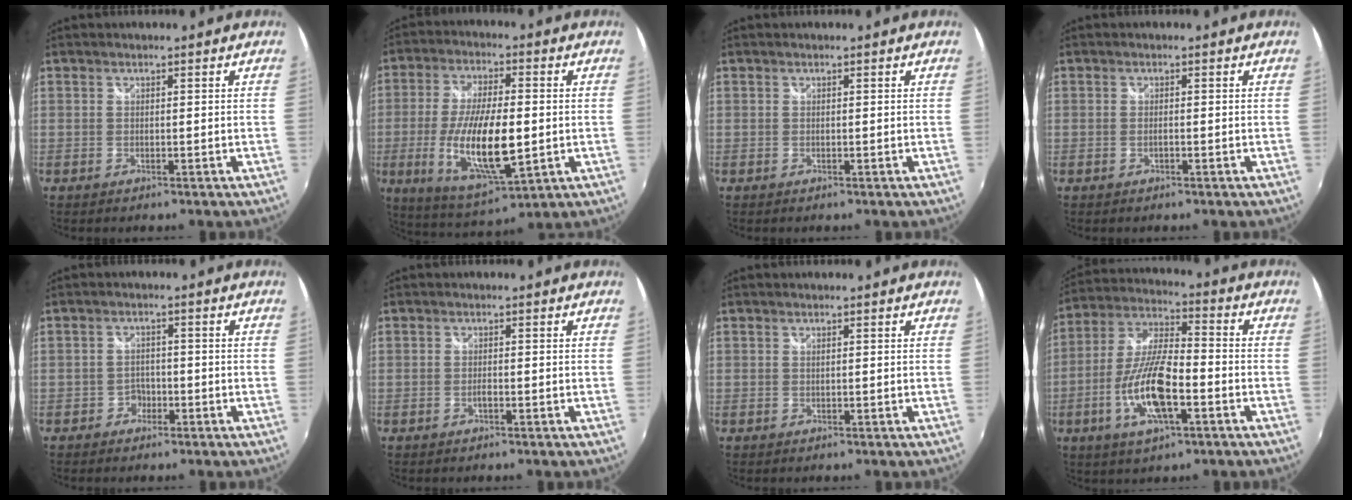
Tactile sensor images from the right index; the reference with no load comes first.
{"total": 16.4, "force": [-2.5, 5.7, 15.2], "torque": [-0.297, -0.022, -0.037]}
{"total": 0.0}
{"total": 0.7, "force": [-0.4, 0.2, 0.5], "torque": [-0.012, -0.002, -0.006]}
{"total": 2.5, "force": [-1.5, 2.0, 0.1], "torque": [-0.004, 0.005, -0.027]}
{"total": 0.8, "force": [-0.5, 0.2, 0.6], "torque": [-0.012, -0.001, -0.009]}
{"total": 0.0}
{"total": 14.2, "force": [-4.9, 4.4, 12.5], "torque": [-0.263, -0.007, -0.094]}